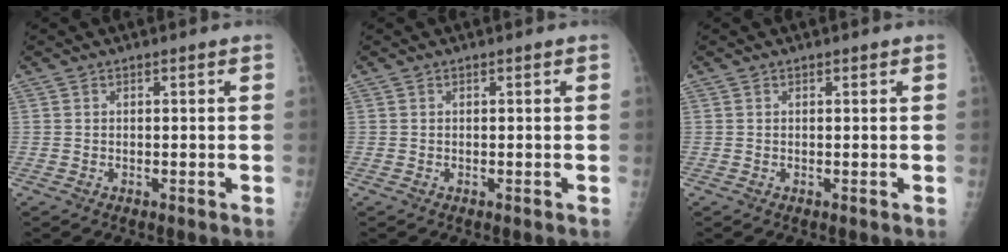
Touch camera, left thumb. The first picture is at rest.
{"total": 0.0}
{"total": 0.0}